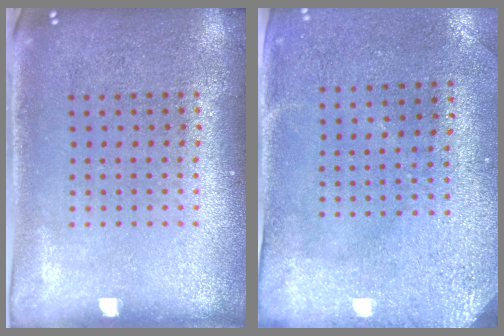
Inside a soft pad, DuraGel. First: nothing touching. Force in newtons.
{"total": 3.0, "press": 2.3, "slide": 1.9}